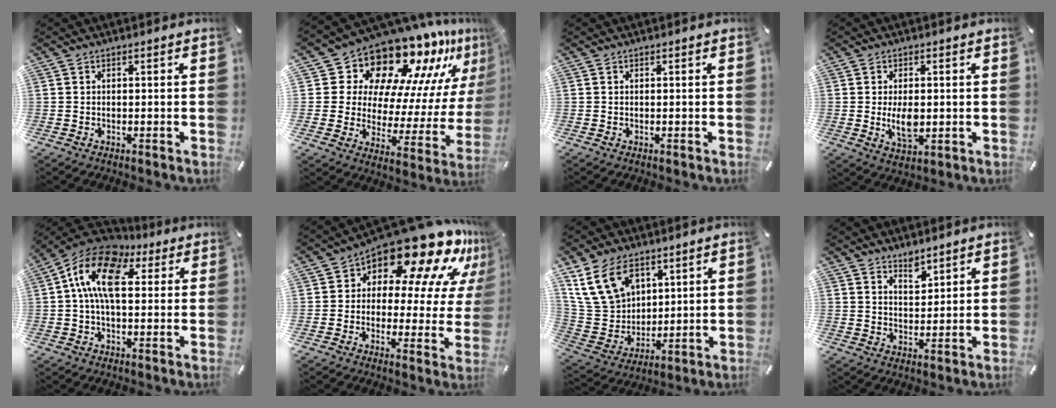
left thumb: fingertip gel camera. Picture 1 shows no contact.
{"total": 18.6, "force": [15.4, 8.7, 5.7], "torque": [-0.087, -0.151, 0.263]}
{"total": 0.0}
{"total": 6.3, "force": [-0.3, 3.7, 5.1], "torque": [-0.102, -0.011, -0.012]}
{"total": 14.1, "force": [3.7, 8.4, 10.7], "torque": [-0.220, 0.002, 0.063]}
{"total": 17.2, "force": [12.4, 7.2, 9.5], "torque": [-0.136, -0.109, 0.208]}
{"total": 15.3, "force": [8.0, 10.8, 7.3], "torque": [-0.169, -0.024, 0.157]}
{"total": 4.3, "force": [3.6, 2.2, 0.7], "torque": [0.002, -0.024, 0.065]}